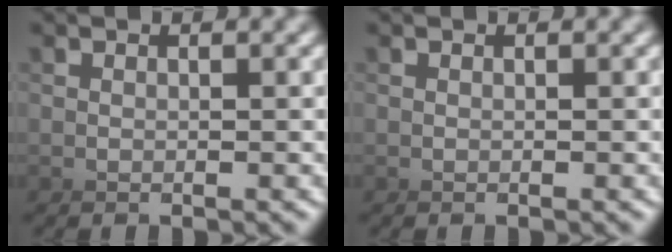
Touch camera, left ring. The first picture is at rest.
{"total": 0.0}